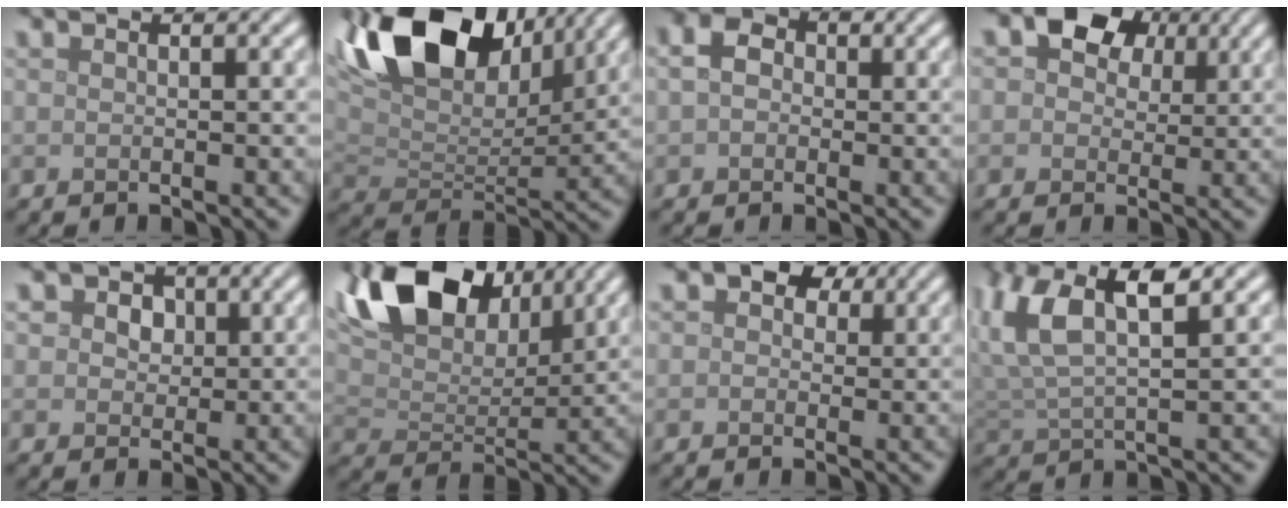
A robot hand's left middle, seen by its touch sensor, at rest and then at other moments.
{"total": 15.1, "force": [8.4, 8.1, 9.6], "torque": [-0.186, 0.029, 0.133]}
{"total": 3.0, "force": [0.2, 2.5, 1.7], "torque": [-0.038, 0.009, -0.007]}
{"total": 7.0, "force": [2.8, 5.1, 3.9], "torque": [-0.060, 0.023, 0.015]}
{"total": 5.3, "force": [2.4, 3.9, 2.7], "torque": [-0.037, 0.015, 0.009]}
{"total": 12.7, "force": [7.5, 6.7, 7.7], "torque": [-0.152, 0.020, 0.117]}
{"total": 4.0, "force": [1.5, 2.8, 2.3], "torque": [-0.027, 0.007, 0.002]}
{"total": 7.3, "force": [3.0, 2.9, 6.0], "torque": [-0.136, 0.012, 0.054]}